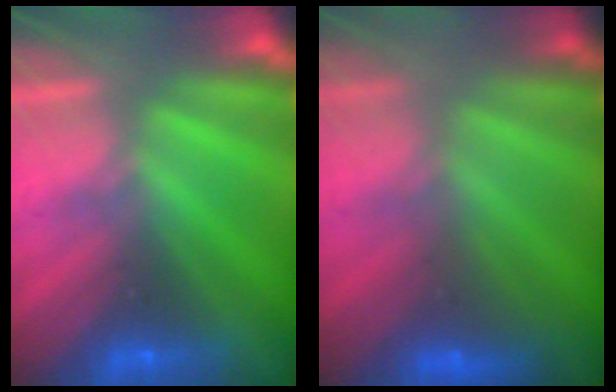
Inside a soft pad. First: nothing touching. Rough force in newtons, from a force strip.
{"total": 3.0}